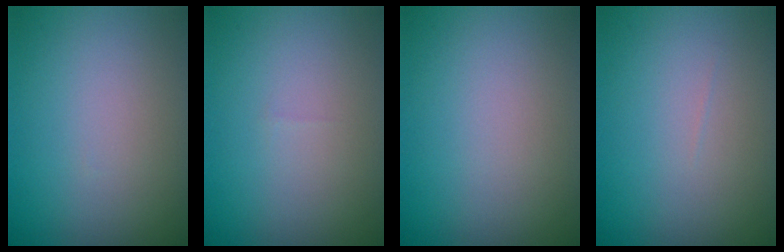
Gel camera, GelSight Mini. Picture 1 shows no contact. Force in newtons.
{"total": 0.0}
{"total": 0.0}
{"total": 0.0}